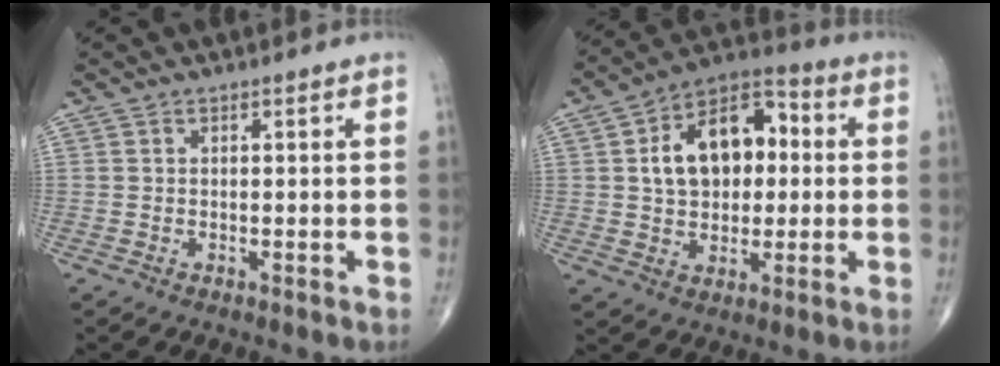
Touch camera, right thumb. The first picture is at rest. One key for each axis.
{"total": 15.9, "fx": 2.2, "fy": 10.4, "fz": 11.9, "tx": -0.157, "ty": 0.025, "tz": 0.027}